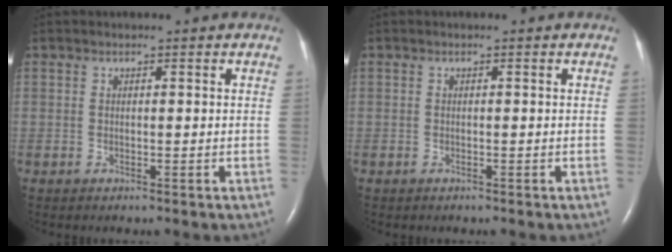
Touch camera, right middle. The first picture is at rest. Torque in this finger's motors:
{"motor_torque": [-0.53, 0.16, -0.03, -0.01]}